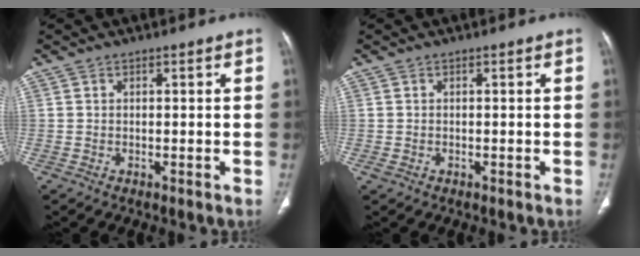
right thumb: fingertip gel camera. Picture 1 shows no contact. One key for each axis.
{"total": 0.7, "fx": -0.3, "fy": 0.5, "fz": 0.4, "tx": -0.016, "ty": 0.002, "tz": -0.002}